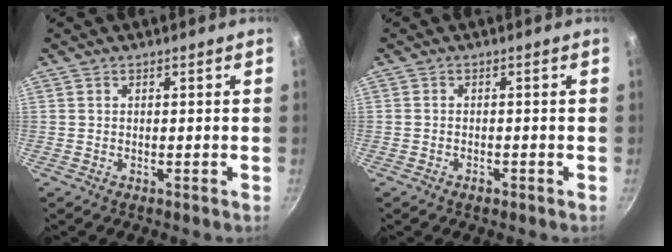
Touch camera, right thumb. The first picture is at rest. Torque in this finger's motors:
{"motor_torque": [-0.04, 0.21, -0.24, 0.10, 0.00]}